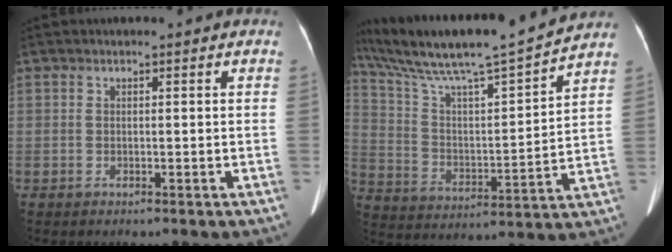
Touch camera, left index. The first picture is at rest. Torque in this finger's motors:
{"motor_torque": [0.12, -2.02, 0.28, 0.17]}